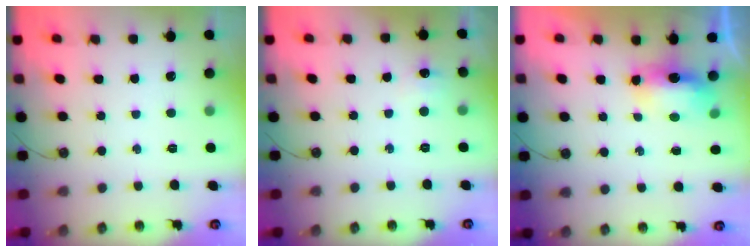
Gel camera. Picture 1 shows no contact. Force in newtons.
{"total": 5.6, "press": 5.6, "slide": 0.6}
{"total": 7.0, "press": 7.0, "slide": 0.5}